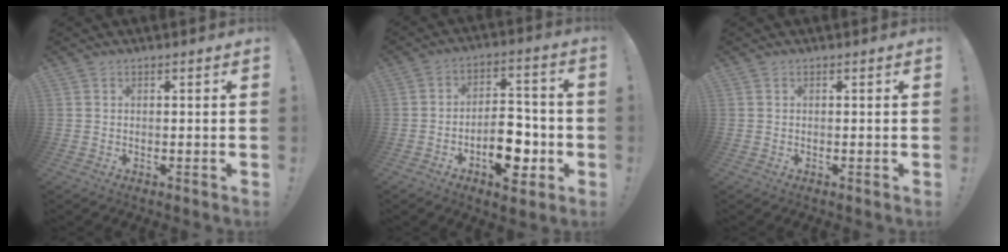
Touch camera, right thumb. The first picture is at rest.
{"total": 13.1, "force": [-5.0, 7.7, 9.4], "torque": [-0.131, 0.041, -0.077]}
{"total": 0.0}